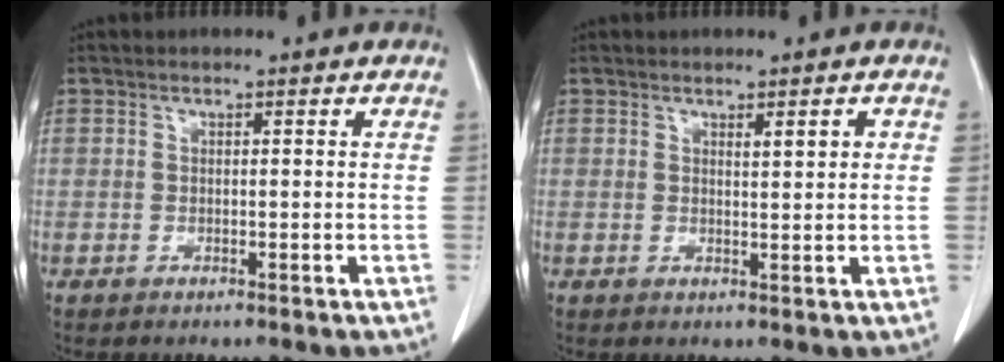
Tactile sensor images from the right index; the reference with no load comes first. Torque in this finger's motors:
{"motor_torque": [0.13, 0.18, 0.03, 0.00]}